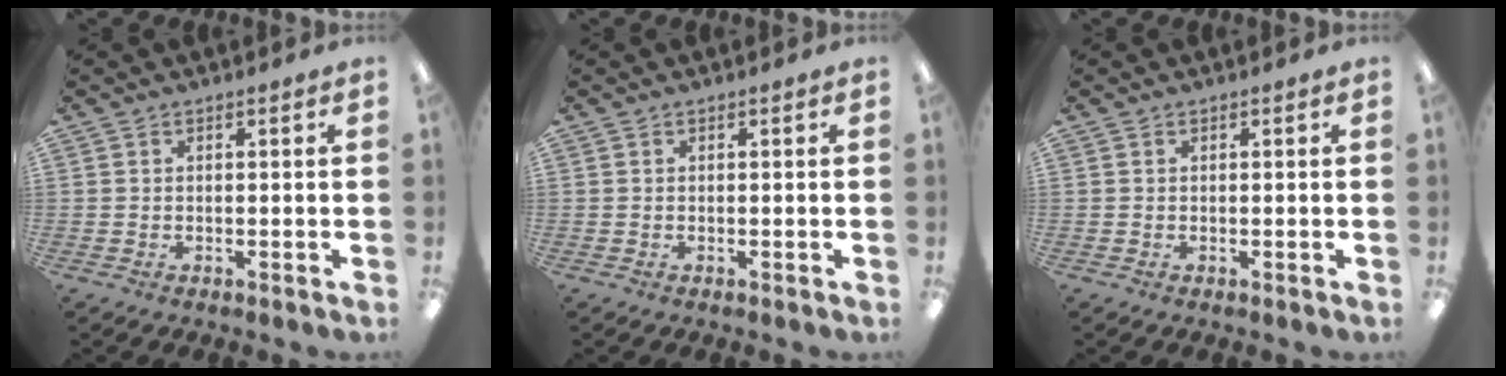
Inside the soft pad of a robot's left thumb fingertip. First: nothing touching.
{"total": 0.0}
{"total": 0.0}